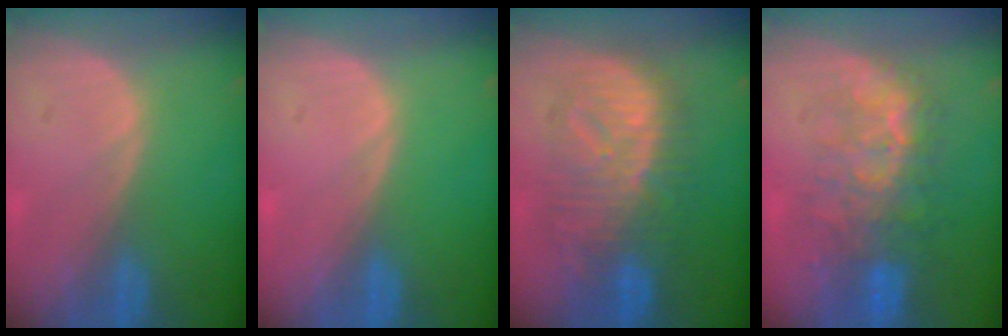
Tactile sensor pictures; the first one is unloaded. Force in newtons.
{"total": 0.0}
{"total": 10.4, "press": 10.4, "slide": 0.8}
{"total": 9.1, "press": 8.5, "slide": 3.1}